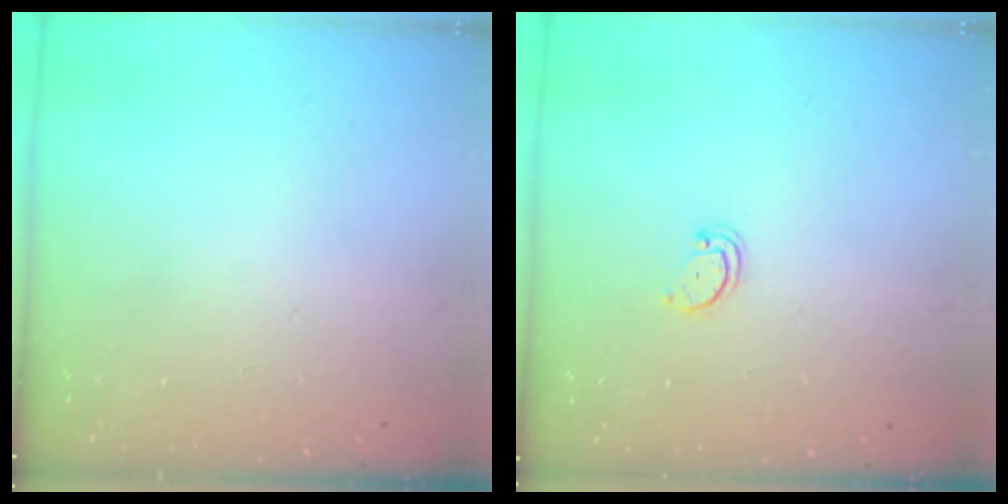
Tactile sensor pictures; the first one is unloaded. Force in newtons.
{"total": 2.2, "press": 2.2, "slide": 0.4}